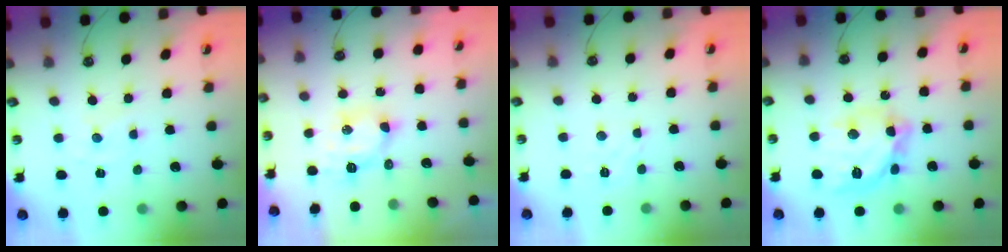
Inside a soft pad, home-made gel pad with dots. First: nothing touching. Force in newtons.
{"total": 7.0, "press": 6.9, "slide": 0.6}
{"total": 1.6, "press": 1.5, "slide": 0.5}
{"total": 17.4, "press": 17.3, "slide": 1.5}